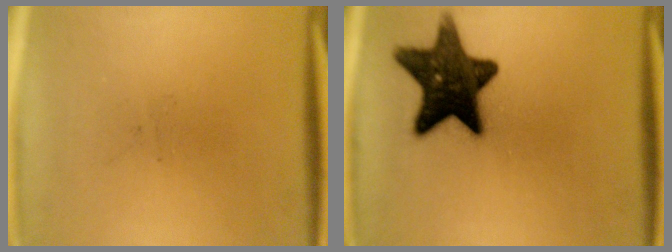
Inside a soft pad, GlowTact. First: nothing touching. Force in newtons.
{"total": 15.0}